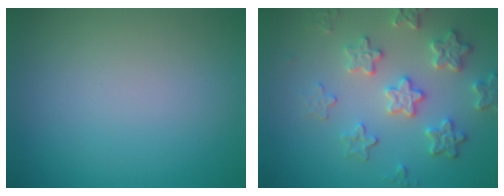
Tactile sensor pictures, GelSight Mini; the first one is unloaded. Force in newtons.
{"total": 4.8, "press": 4.1, "slide": 2.5}